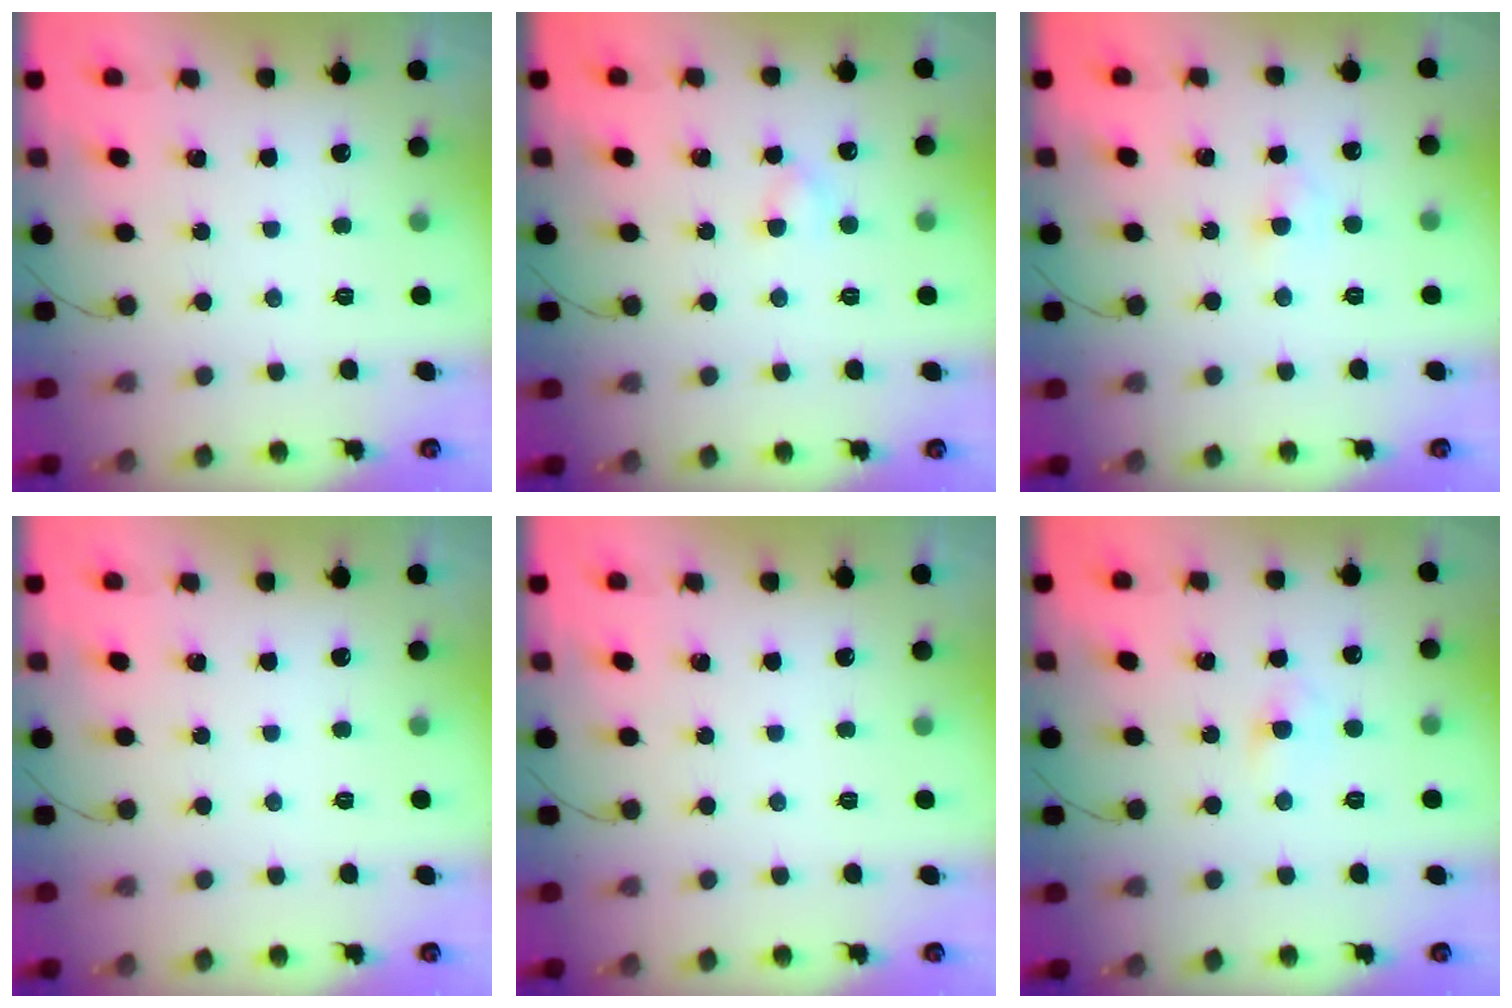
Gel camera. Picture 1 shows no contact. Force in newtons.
{"total": 3.1, "press": 2.9, "slide": 1.1}
{"total": 2.1, "press": 2.0, "slide": 0.9}
{"total": 0.0}
{"total": 0.0}
{"total": 3.0, "press": 2.8, "slide": 1.1}